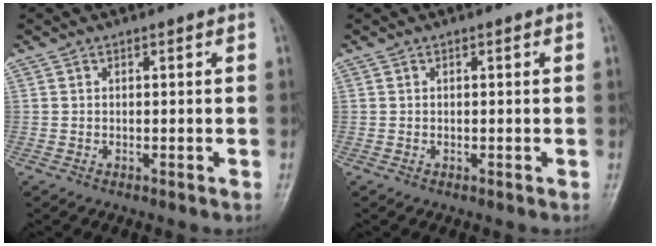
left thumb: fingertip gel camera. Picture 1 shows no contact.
{"total": 0.0}